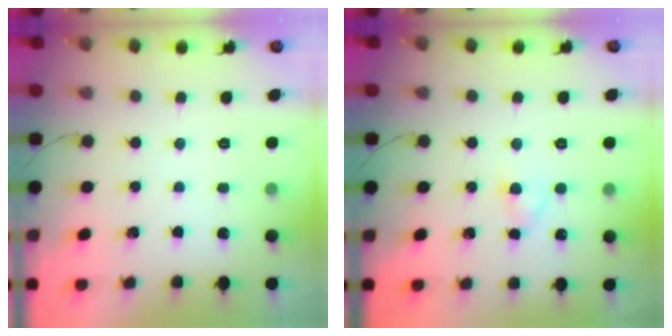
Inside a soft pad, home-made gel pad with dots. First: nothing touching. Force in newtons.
{"total": 2.8, "press": 2.6, "slide": 1.1}